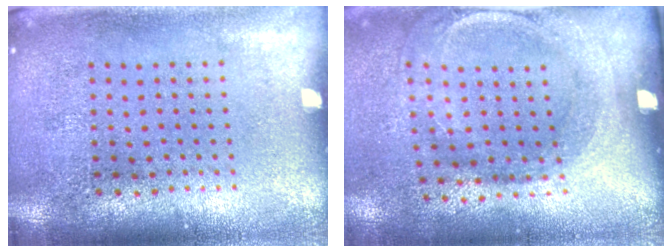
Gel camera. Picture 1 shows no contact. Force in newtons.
{"total": 1.7, "press": 1.2, "slide": 1.1}